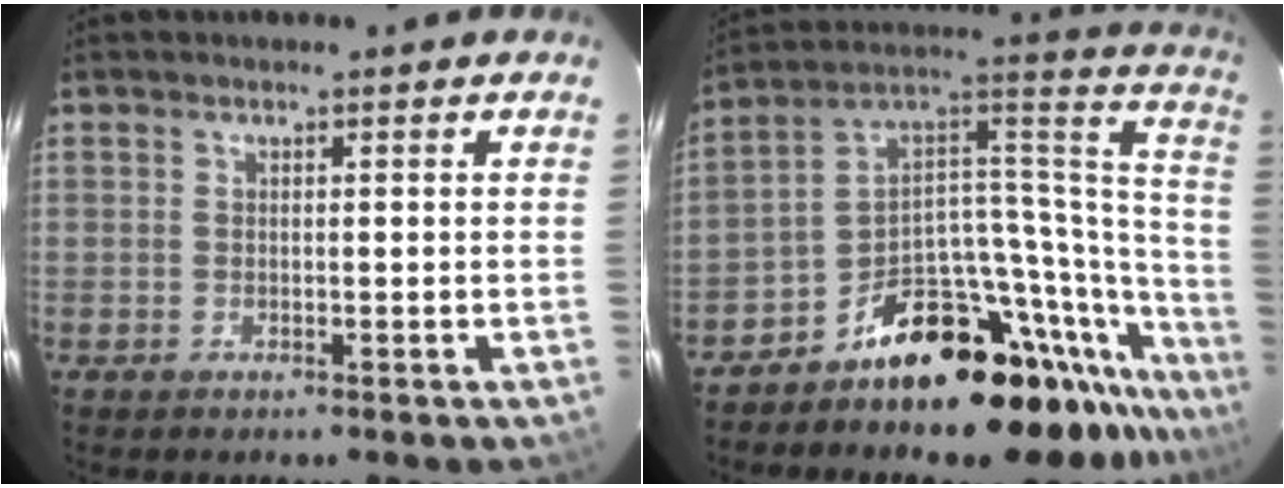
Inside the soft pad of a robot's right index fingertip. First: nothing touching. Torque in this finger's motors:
{"motor_torque": [1.13, -1.01, 0.24, 0.00]}